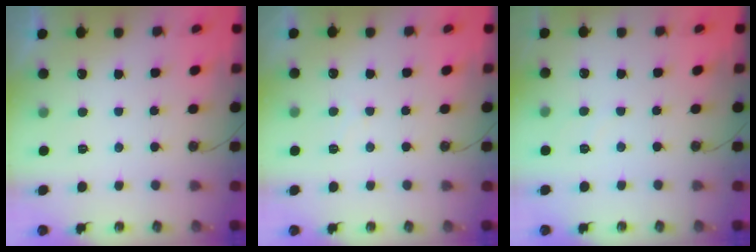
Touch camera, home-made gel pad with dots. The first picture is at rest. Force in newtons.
{"total": 4.7, "press": 4.6, "slide": 0.7}
{"total": 3.5, "press": 3.5, "slide": 0.5}